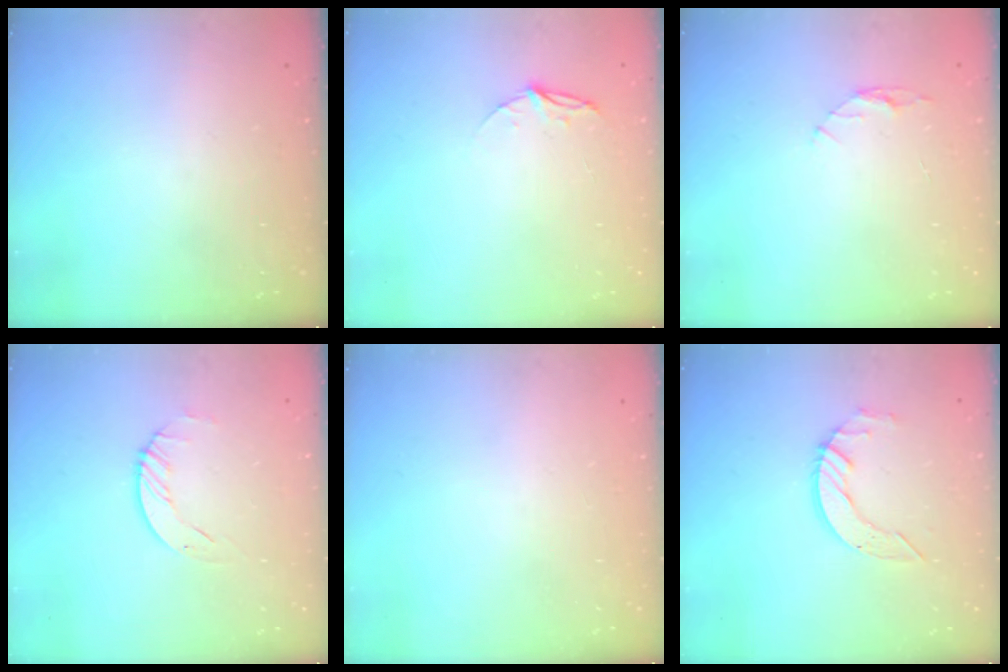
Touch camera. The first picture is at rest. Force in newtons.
{"total": 4.4, "press": 4.4, "slide": 0.4}
{"total": 4.3, "press": 4.3, "slide": 0.5}
{"total": 2.3, "press": 2.3, "slide": 0.3}
{"total": 0.0}
{"total": 6.8, "press": 6.8, "slide": 0.3}